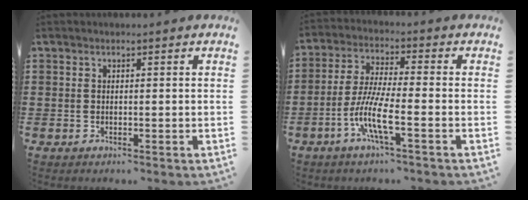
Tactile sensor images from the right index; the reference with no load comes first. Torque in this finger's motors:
{"motor_torque": [1.31, 0.83, 0.28, 0.17]}